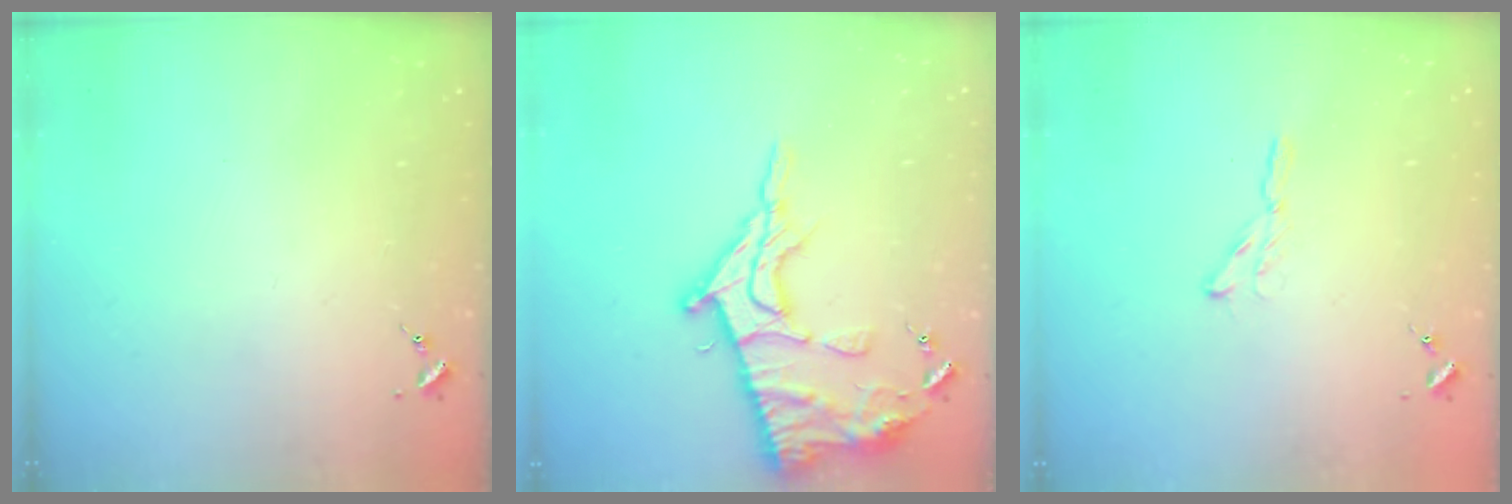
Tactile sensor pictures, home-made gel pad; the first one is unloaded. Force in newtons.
{"total": 16.7, "press": 16.7, "slide": 1.6}
{"total": 2.9, "press": 2.9, "slide": 0.3}